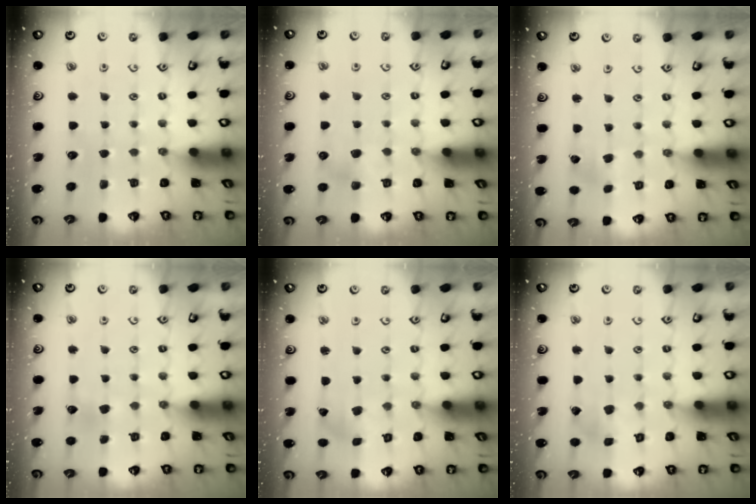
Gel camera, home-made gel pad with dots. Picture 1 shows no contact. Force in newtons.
{"total": 4.1, "press": 4.1, "slide": 0.5}
{"total": 2.2, "press": 2.2, "slide": 0.2}
{"total": 3.7, "press": 3.7, "slide": 0.4}
{"total": 0.7, "press": 0.7, "slide": 0.1}
{"total": 2.6, "press": 2.5, "slide": 0.3}